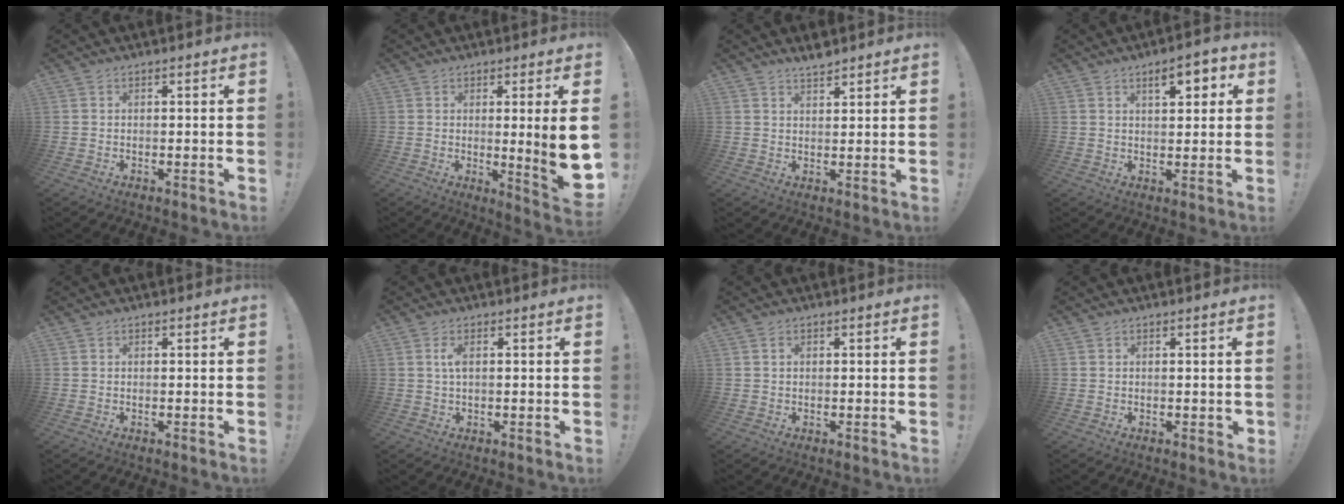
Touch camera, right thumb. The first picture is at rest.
{"total": 10.3, "force": [0.1, -0.1, 10.3], "torque": [-0.147, -0.016, -0.001]}
{"total": 3.4, "force": [3.1, 0.5, 1.2], "torque": [-0.019, -0.020, 0.054]}
{"total": 6.9, "force": [3.1, 2.8, 5.5], "torque": [-0.063, -0.010, 0.043]}
{"total": 0.0}
{"total": 2.7, "force": [0.4, 1.0, 2.5], "torque": [-0.042, 0.003, 0.003]}
{"total": 0.8, "force": [0.3, 0.6, 0.5], "torque": [-0.013, 0.004, 0.007]}
{"total": 1.0, "force": [0.2, 0.9, 0.4], "torque": [-0.004, 0.001, 0.003]}